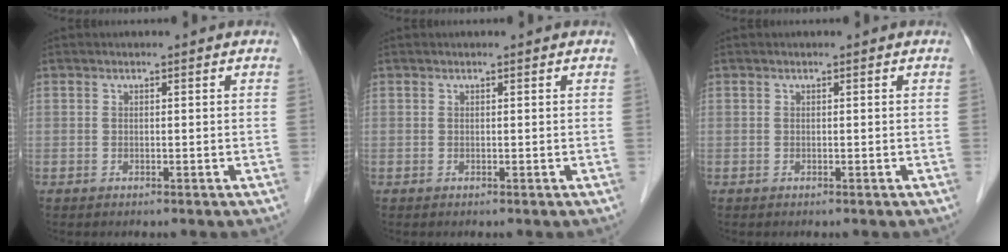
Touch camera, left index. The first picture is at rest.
{"total": 0.0}
{"total": 0.0}